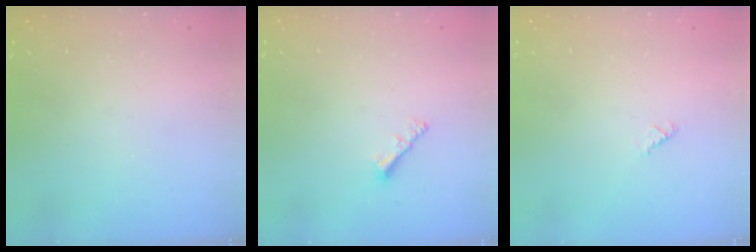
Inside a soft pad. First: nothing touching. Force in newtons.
{"total": 1.9, "press": 1.8, "slide": 0.5}
{"total": 0.6, "press": 0.6, "slide": 0.2}